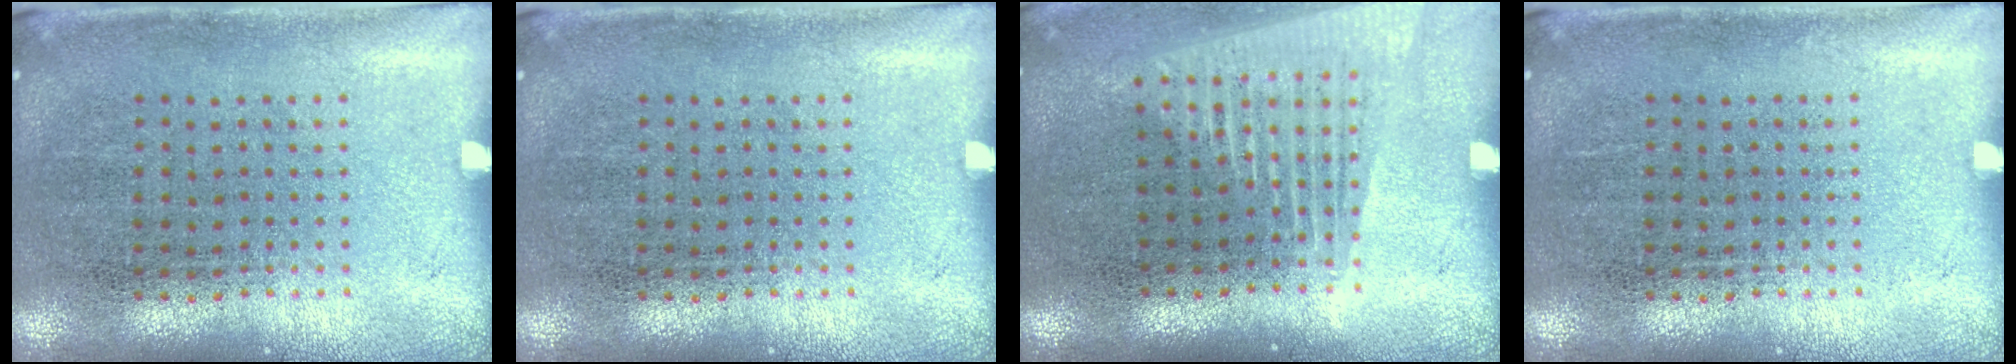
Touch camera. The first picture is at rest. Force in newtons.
{"total": 0.0}
{"total": 1.6, "press": 1.4, "slide": 0.7}
{"total": 0.0}